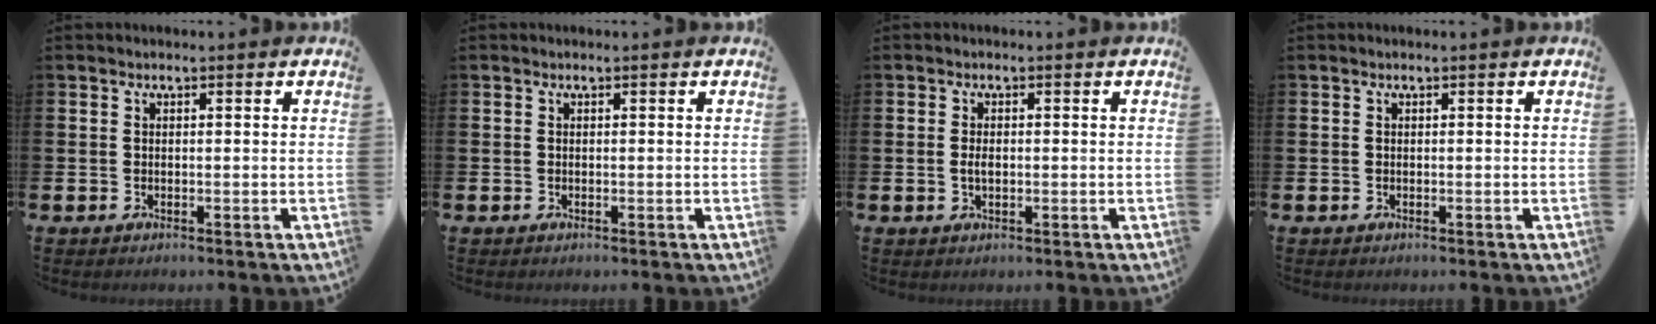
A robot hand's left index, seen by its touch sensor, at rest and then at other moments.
{"total": 0.0}
{"total": 1.7, "force": [-0.1, 0.9, 1.4], "torque": [-0.026, 0.004, -0.004]}
{"total": 0.0}